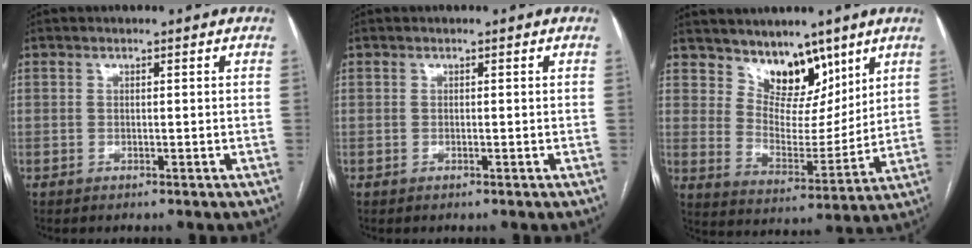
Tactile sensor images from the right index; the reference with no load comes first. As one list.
[{"total": 0.0}, {"total": 9.7, "force": [7.0, 5.2, 4.2], "torque": [-0.062, 0.001, 0.130]}]